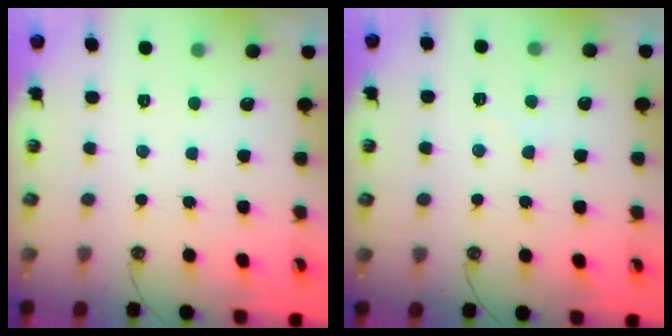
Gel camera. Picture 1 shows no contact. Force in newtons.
{"total": 4.8, "press": 4.8, "slide": 0.5}